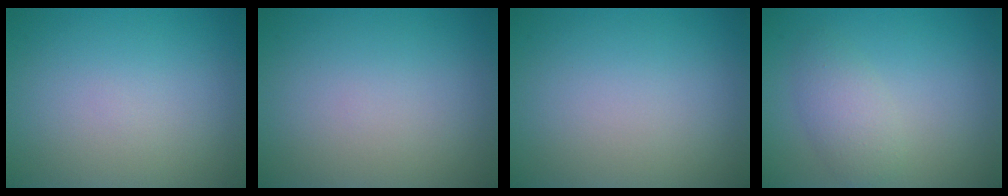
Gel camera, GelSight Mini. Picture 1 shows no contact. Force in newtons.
{"total": 0.0}
{"total": 0.0}
{"total": 2.5, "press": 2.5, "slide": 0.0}